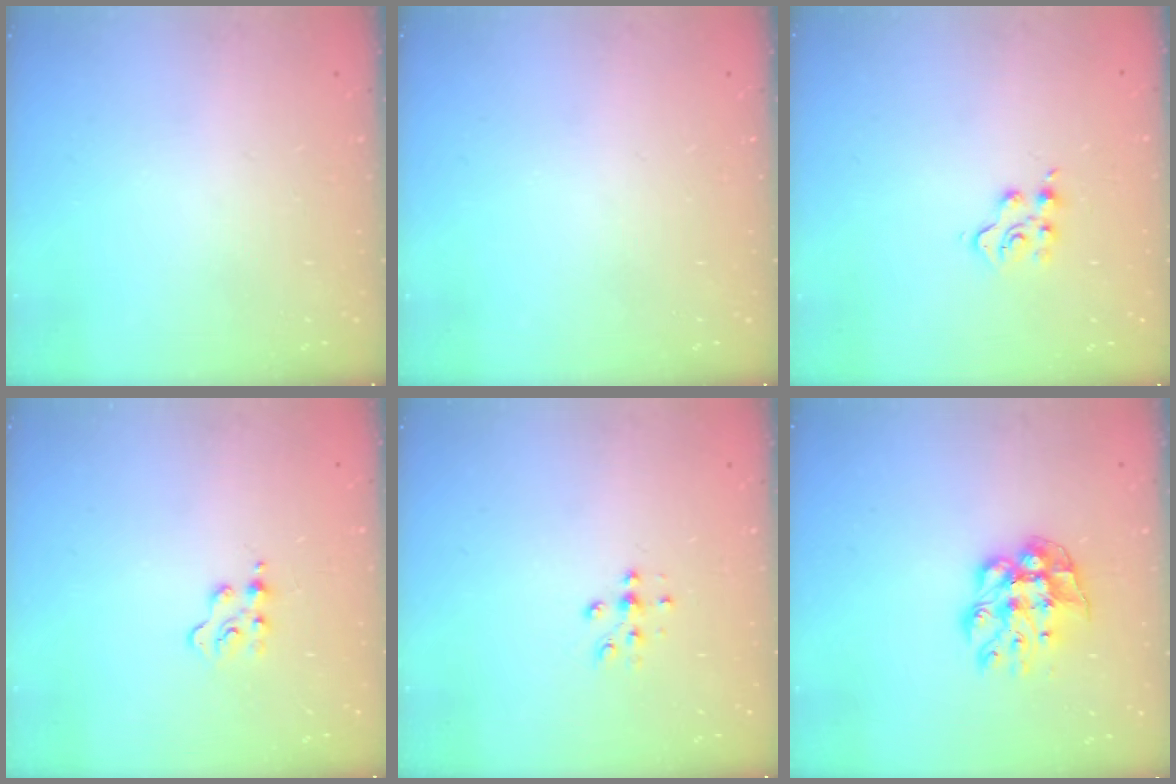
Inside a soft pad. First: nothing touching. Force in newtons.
{"total": 0.0}
{"total": 4.5, "press": 4.5, "slide": 0.4}
{"total": 3.1, "press": 3.0, "slide": 0.4}
{"total": 6.2, "press": 5.9, "slide": 1.9}
{"total": 11.0, "press": 11.0, "slide": 1.0}